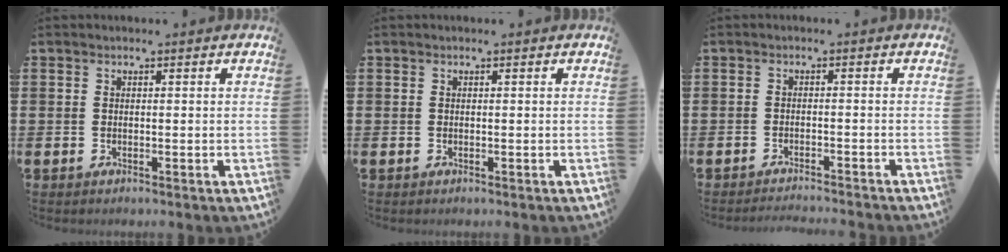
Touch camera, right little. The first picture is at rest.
{"total": 0.0}
{"total": 1.4, "force": [-1.4, -0.3, 0.0], "torque": [0.000, 0.005, -0.028]}